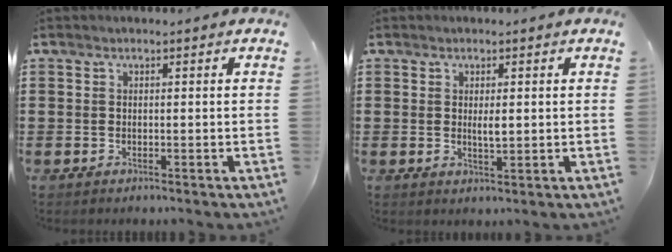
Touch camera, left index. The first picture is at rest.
{"total": 2.2, "force": [0.3, 0.6, 2.1], "torque": [-0.033, -0.002, 0.002]}